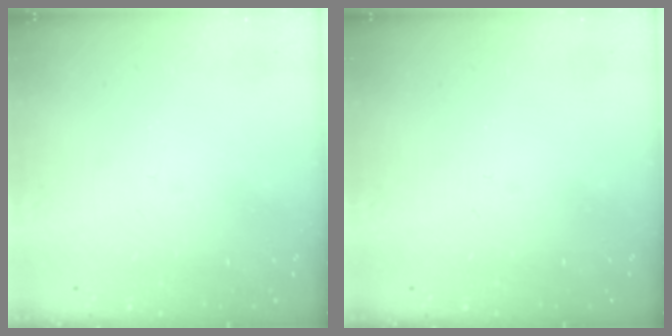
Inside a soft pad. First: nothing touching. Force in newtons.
{"total": 0.0}